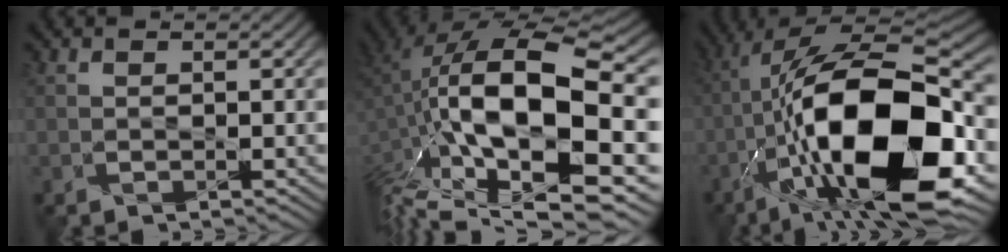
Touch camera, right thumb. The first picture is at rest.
{"total": 18.9, "force": [-1.3, 9.6, 16.3], "torque": [-0.324, -0.037, -0.008]}
{"total": 20.0, "force": [-5.6, 8.6, 17.1], "torque": [-0.320, 0.004, -0.095]}